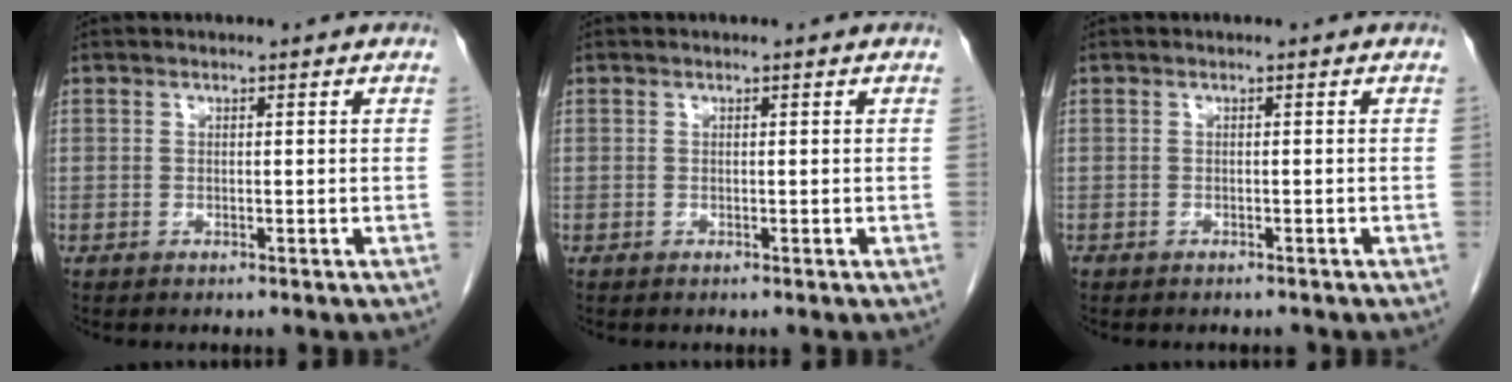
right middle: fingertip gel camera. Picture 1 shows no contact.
{"total": 0.0}
{"total": 1.3, "force": [-1.1, 0.7, 0.2], "torque": [-0.007, -0.001, -0.018]}